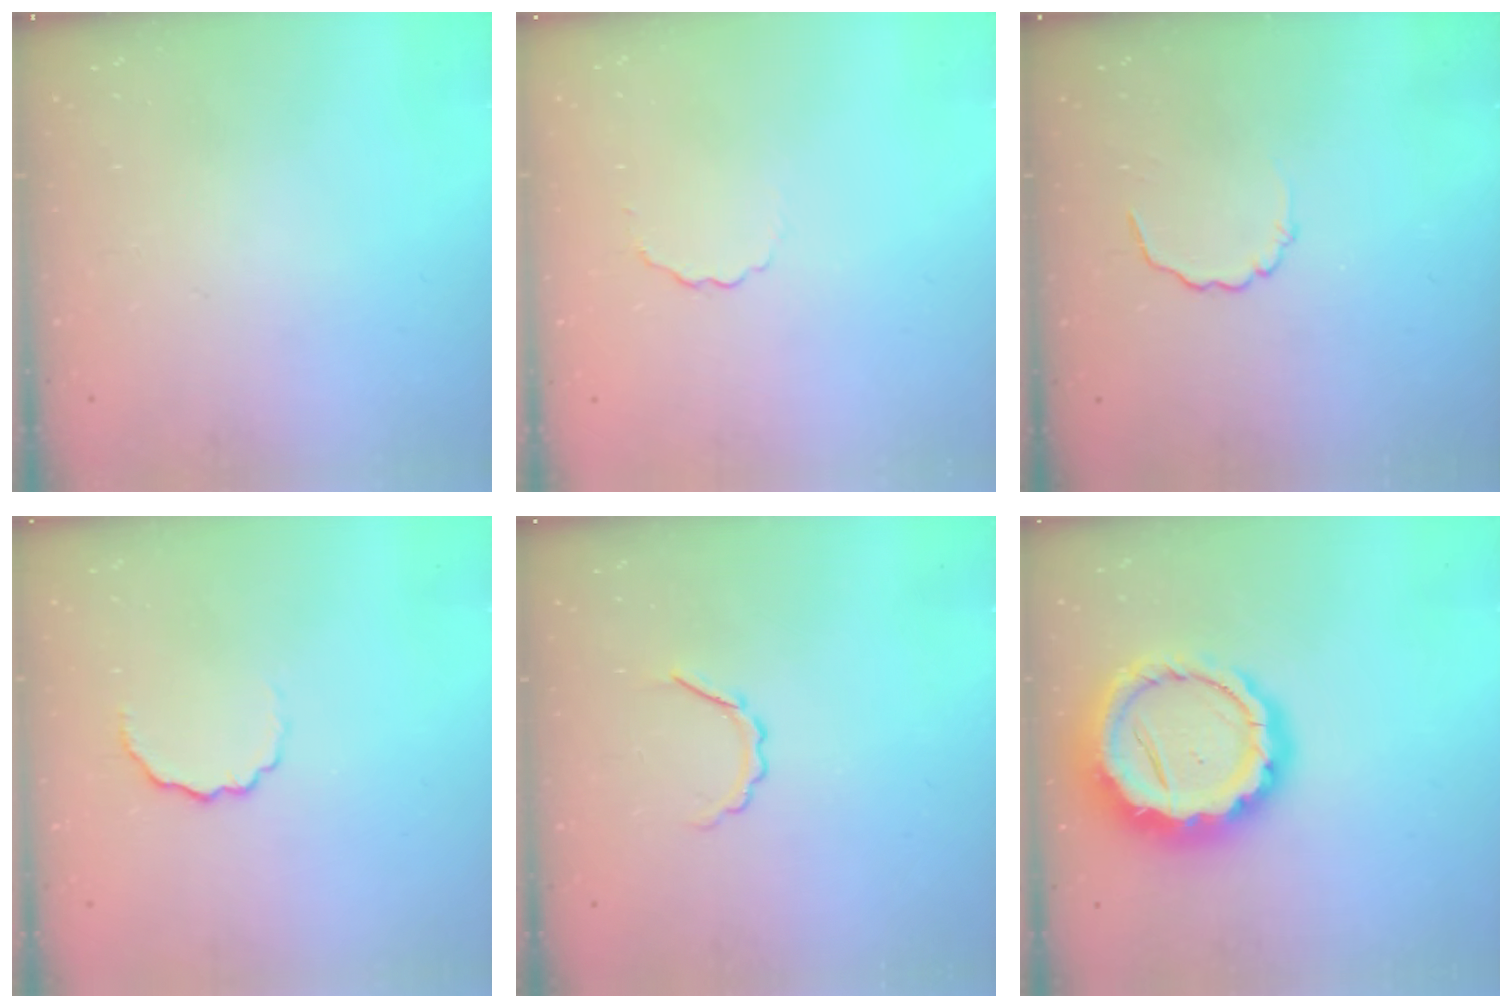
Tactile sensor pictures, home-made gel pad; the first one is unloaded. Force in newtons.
{"total": 2.2, "press": 2.1, "slide": 0.8}
{"total": 3.1, "press": 3.0, "slide": 1.0}
{"total": 4.9, "press": 4.8, "slide": 1.0}
{"total": 4.3, "press": 4.0, "slide": 1.4}
{"total": 16.7, "press": 16.3, "slide": 3.5}